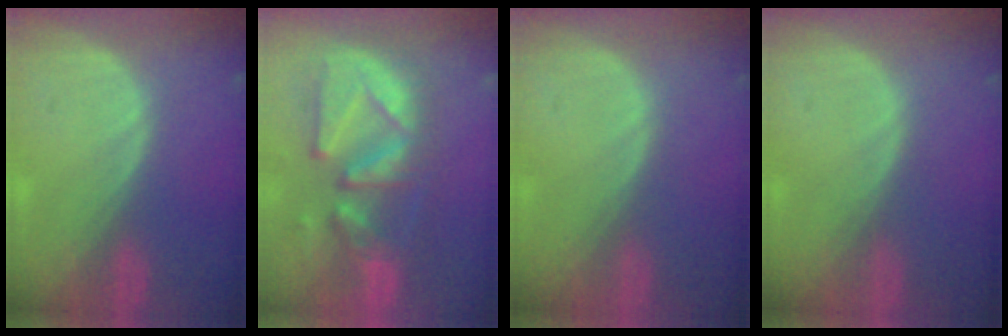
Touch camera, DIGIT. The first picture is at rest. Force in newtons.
{"total": 11.8, "press": 11.0, "slide": 4.5}
{"total": 0.0}
{"total": 0.0}